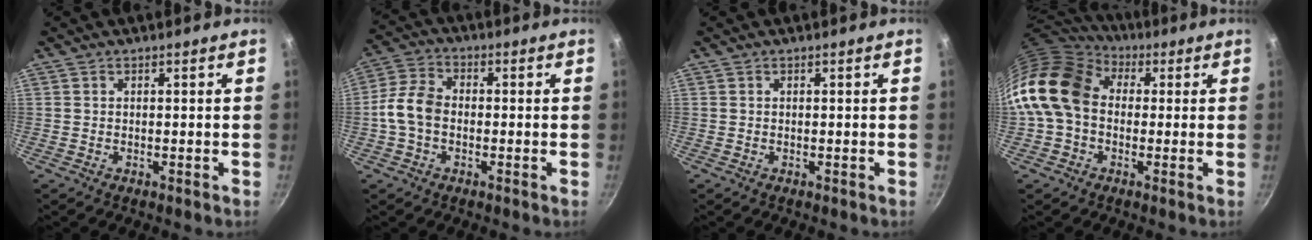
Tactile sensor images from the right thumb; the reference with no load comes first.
{"total": 7.5, "force": [-1.2, 5.3, 5.2], "torque": [-0.099, 0.028, -0.037]}
{"total": 0.0}
{"total": 15.9, "force": [1.4, 12.1, 10.3], "torque": [-0.178, 0.028, 0.006]}